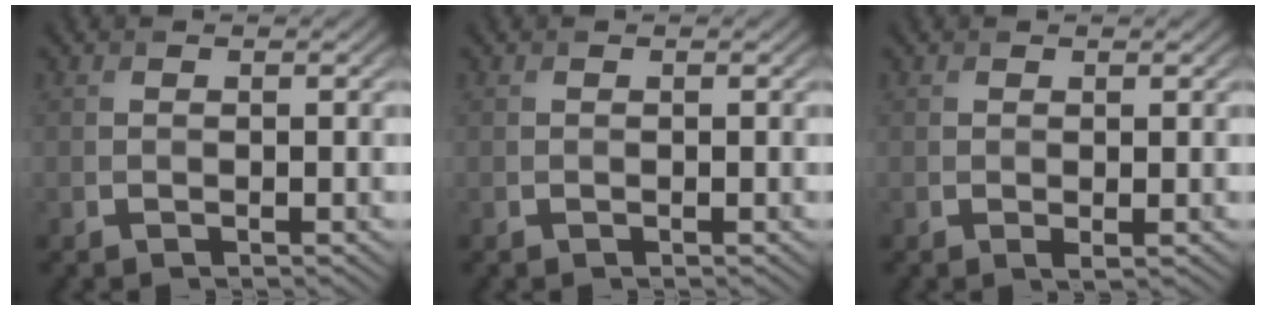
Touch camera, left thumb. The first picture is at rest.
{"total": 0.0}
{"total": 0.6, "force": [0.1, 0.1, 0.5], "torque": [-0.008, -0.003, 0.001]}